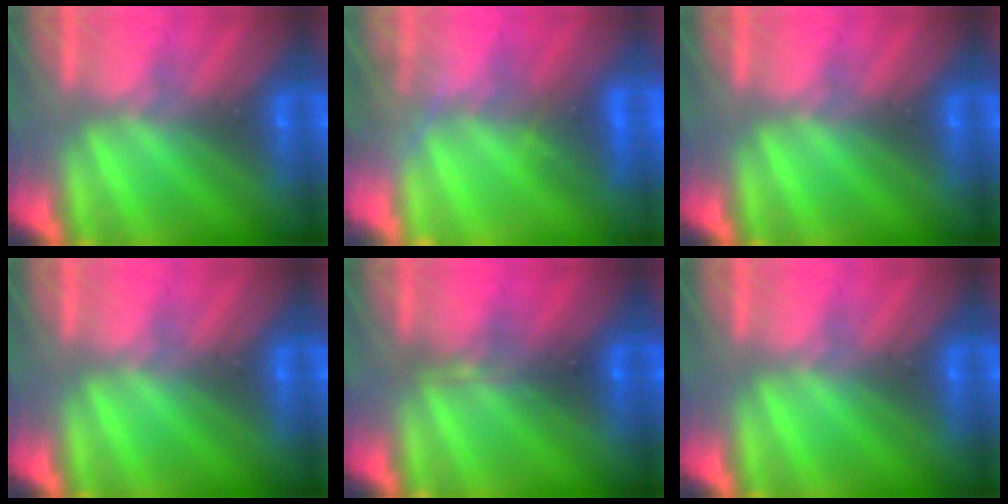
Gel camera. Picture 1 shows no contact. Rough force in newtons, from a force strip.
{"total": 4.6}
{"total": 0.0}
{"total": 0.0}
{"total": 2.3}
{"total": 0.0}